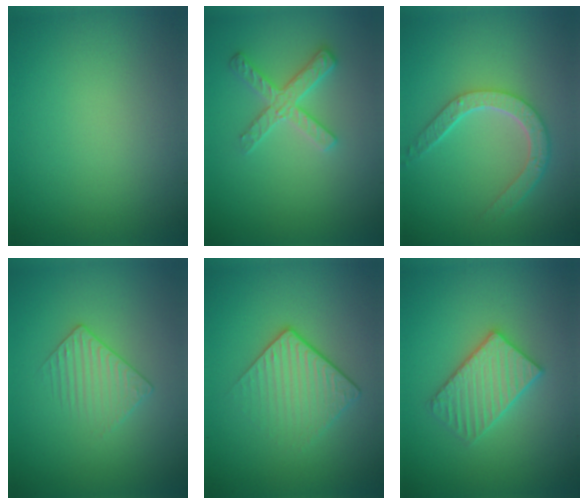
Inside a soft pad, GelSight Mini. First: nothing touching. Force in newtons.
{"total": 2.7, "press": 2.6, "slide": 0.5}
{"total": 4.5, "press": 3.5, "slide": 2.9}
{"total": 1.5, "press": 1.0, "slide": 1.1}
{"total": 4.4, "press": 2.7, "slide": 3.4}
{"total": 3.4, "press": 3.4, "slide": 0.5}